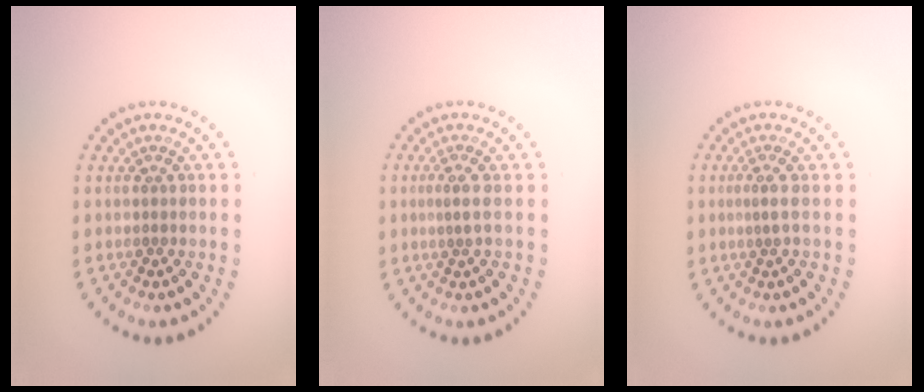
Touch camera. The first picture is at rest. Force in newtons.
{"total": 1.2, "press": 0.6, "slide": 1.0}
{"total": 1.0, "press": 0.4, "slide": 0.9}